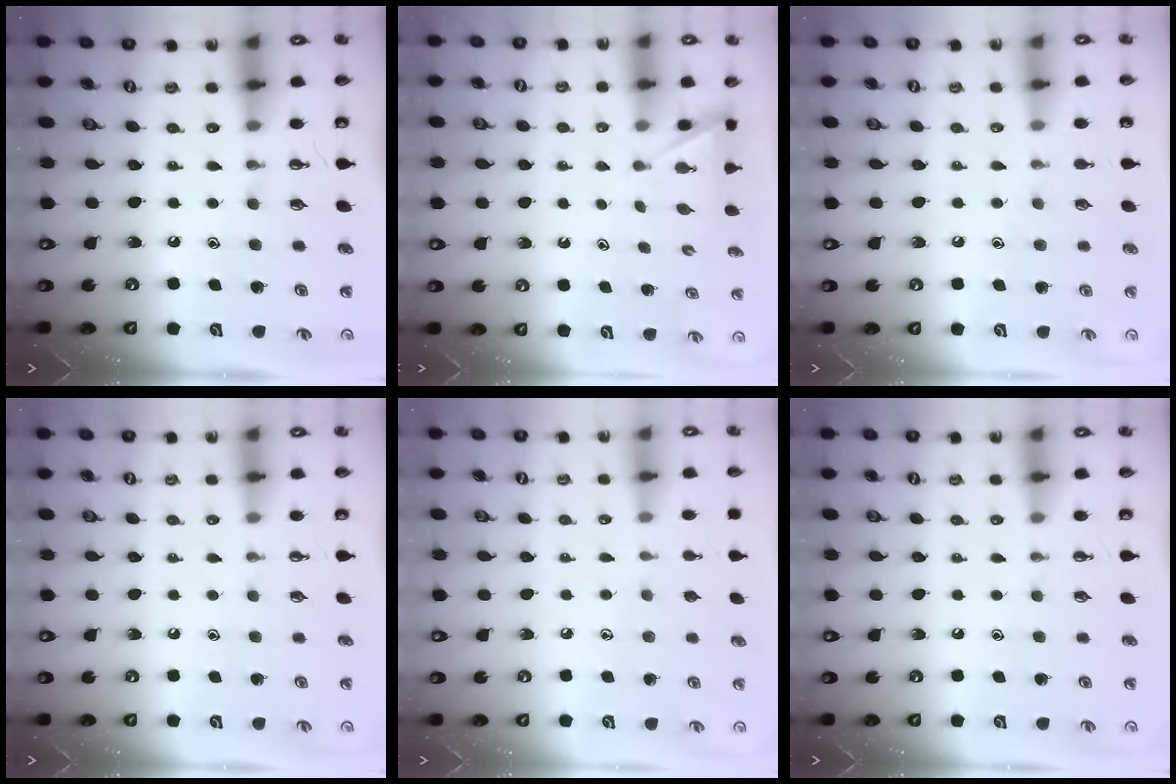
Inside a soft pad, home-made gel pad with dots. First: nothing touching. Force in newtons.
{"total": 1.9, "press": 1.9, "slide": 0.2}
{"total": 4.5, "press": 4.5, "slide": 0.5}
{"total": 0.0}
{"total": 4.7, "press": 4.6, "slide": 0.6}
{"total": 0.0}